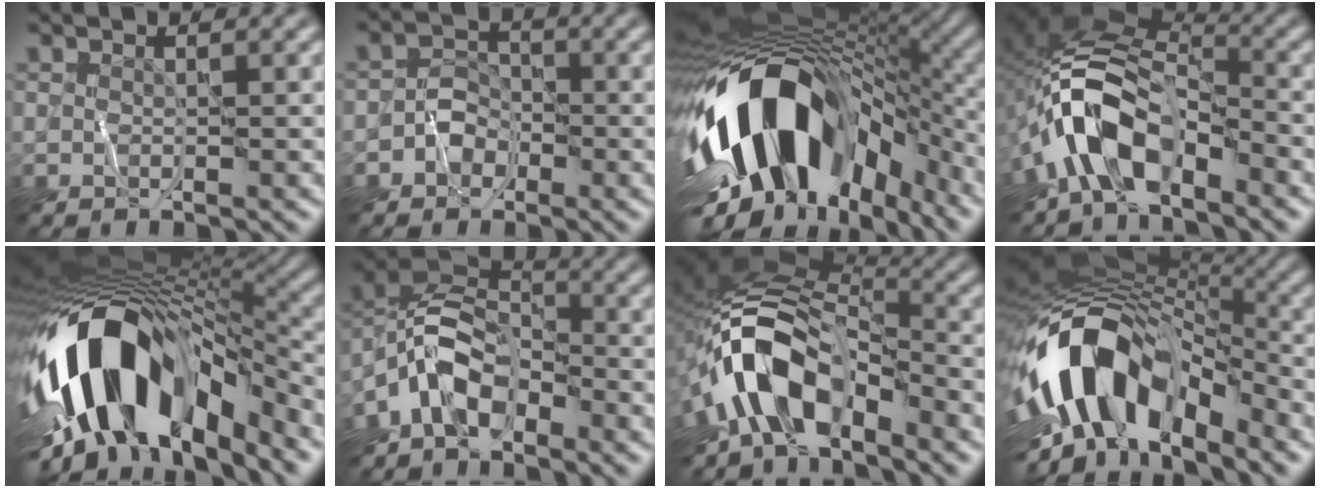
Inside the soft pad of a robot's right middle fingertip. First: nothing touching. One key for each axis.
{"total": 2.0, "fx": -0.9, "fy": 1.7, "fz": 0.5, "tx": 0.001, "ty": 0.011, "tz": -0.022}
{"total": 15.6, "fx": -4.1, "fy": 9.4, "fz": 11.8, "tx": -0.196, "ty": 0.000, "tz": -0.067}
{"total": 8.1, "fx": -4.1, "fy": 4.3, "fz": 5.5, "tx": -0.097, "ty": 0.009, "tz": -0.087}
{"total": 14.9, "fx": -4.9, "fy": 7.5, "fz": 12.0, "tx": -0.203, "ty": 0.010, "tz": -0.078}
{"total": 5.9, "fx": -3.4, "fy": 3.4, "fz": 3.4, "tx": -0.053, "ty": 0.008, "tz": -0.082}
{"total": 9.1, "fx": -4.7, "fy": 4.8, "fz": 6.1, "tx": -0.101, "ty": 0.011, "tz": -0.094}
{"total": 13.6, "fx": -4.7, "fy": 7.4, "fz": 10.4, "tx": -0.175, "ty": 0.010, "tz": -0.089}